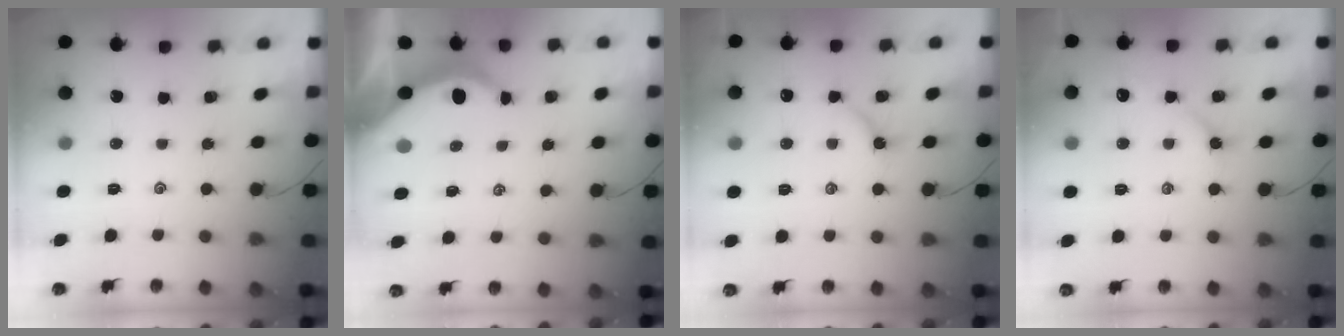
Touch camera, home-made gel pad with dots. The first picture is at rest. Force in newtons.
{"total": 3.8, "press": 3.8, "slide": 0.4}
{"total": 5.6, "press": 5.5, "slide": 0.8}
{"total": 3.9, "press": 3.8, "slide": 0.6}